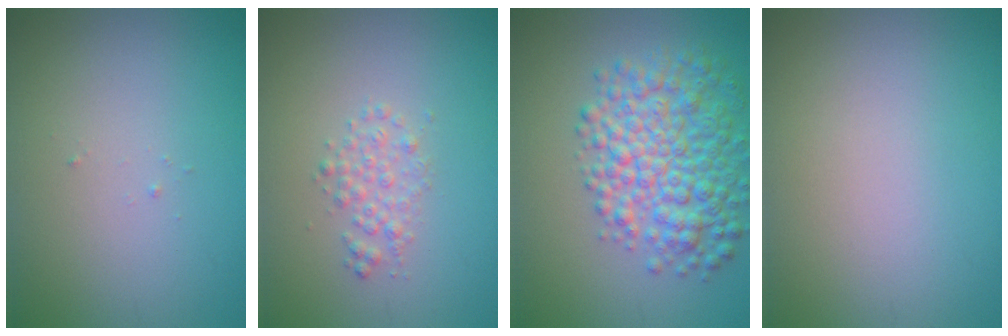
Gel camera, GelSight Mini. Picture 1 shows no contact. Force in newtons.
{"total": 1.7, "press": 1.7, "slide": 0.0}
{"total": 7.0, "press": 7.0, "slide": 0.0}
{"total": 0.0}